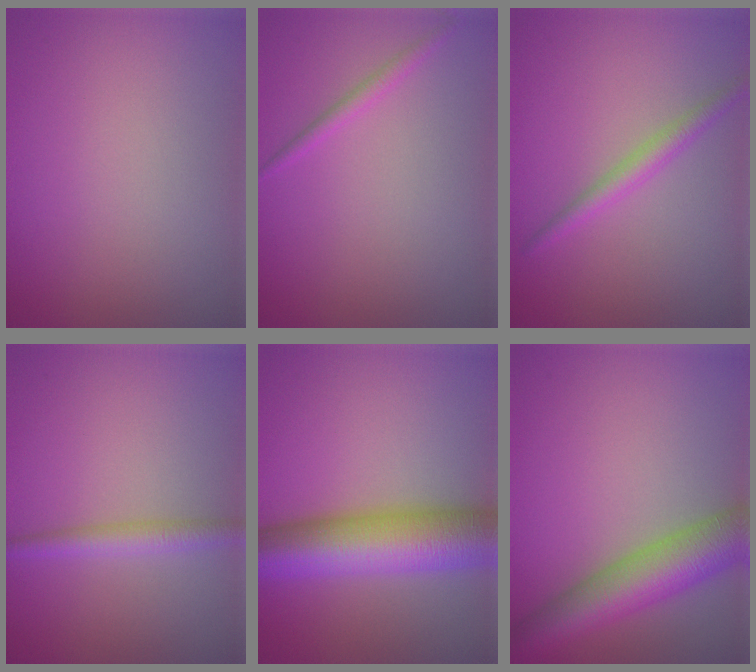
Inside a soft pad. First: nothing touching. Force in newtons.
{"total": 1.1, "press": 1.1, "slide": 0.0}
{"total": 2.1, "press": 2.1, "slide": 0.1}
{"total": 2.2, "press": 2.2, "slide": 0.1}
{"total": 10.2, "press": 10.2, "slide": 0.3}
{"total": 7.7, "press": 7.7, "slide": 0.3}